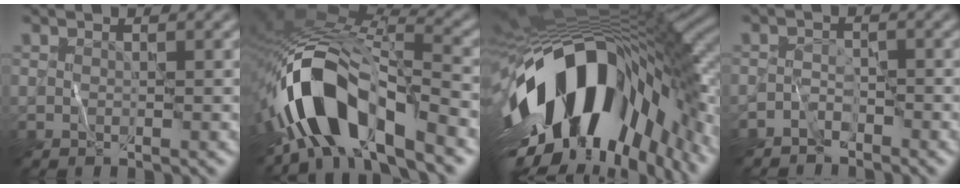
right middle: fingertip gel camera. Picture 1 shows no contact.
{"total": 11.1, "force": [-6.2, 4.3, 8.2], "torque": [-0.143, 0.008, -0.121]}
{"total": 18.6, "force": [-4.4, 9.3, 15.5], "torque": [-0.271, -0.022, -0.069]}
{"total": 1.7, "force": [-1.5, 0.7, 0.2], "torque": [0.001, 0.010, -0.033]}